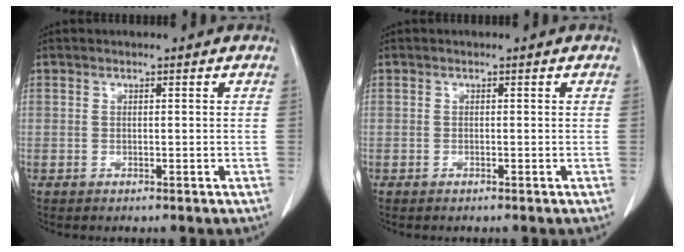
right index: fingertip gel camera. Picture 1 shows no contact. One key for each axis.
{"total": 0.0}